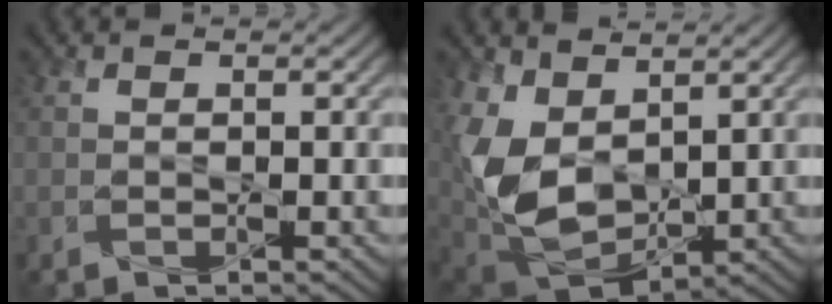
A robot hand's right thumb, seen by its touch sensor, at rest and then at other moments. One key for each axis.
{"total": 11.0, "fx": 2.7, "fy": 7.0, "fz": 8.1, "tx": -0.216, "ty": -0.005, "tz": 0.056}